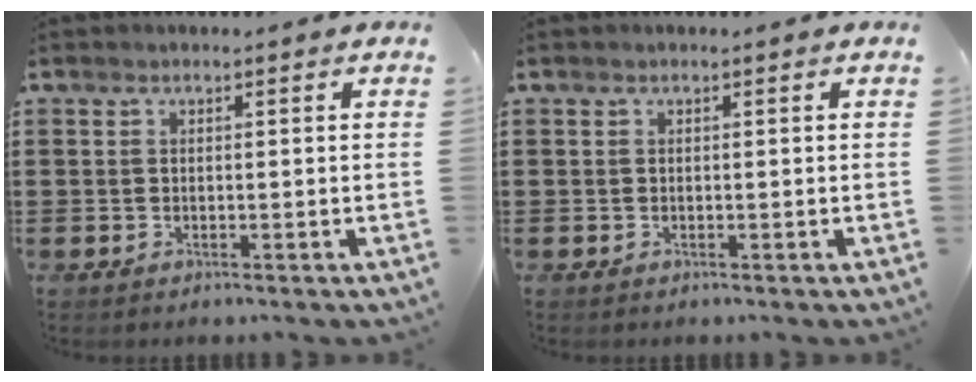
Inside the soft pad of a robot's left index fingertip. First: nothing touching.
{"total": 0.0}